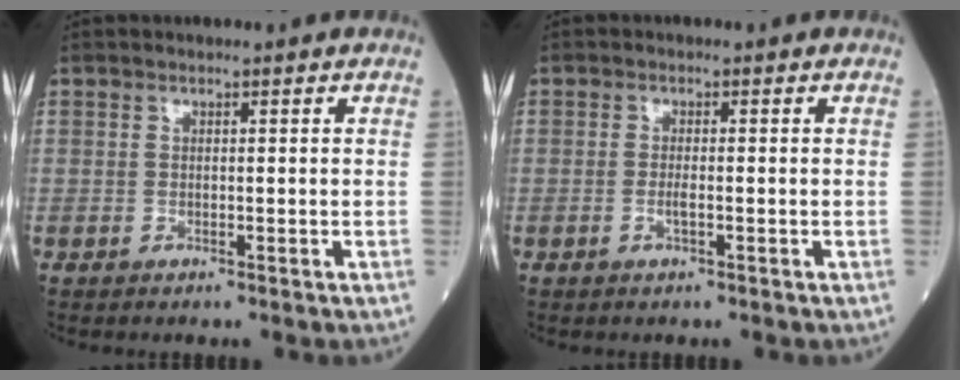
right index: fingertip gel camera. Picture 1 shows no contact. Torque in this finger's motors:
{"motor_torque": [-0.07, 0.07, -0.02, 0.00]}